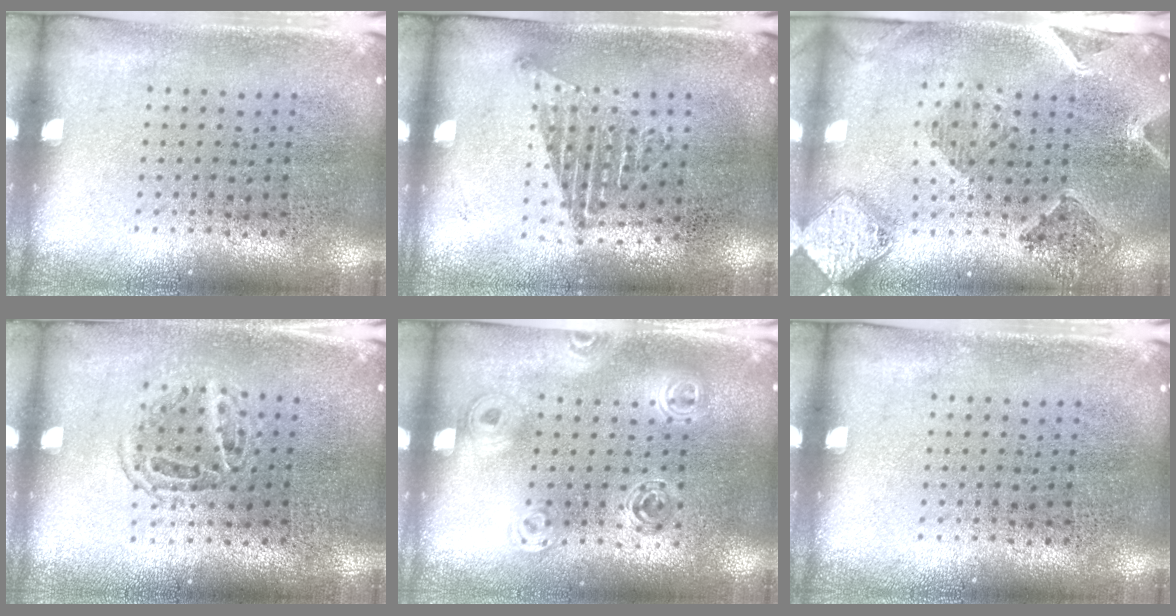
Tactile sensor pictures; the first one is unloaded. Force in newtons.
{"total": 1.1, "press": 1.0, "slide": 0.6}
{"total": 1.4, "press": 1.4, "slide": 0.4}
{"total": 1.3, "press": 1.1, "slide": 0.7}
{"total": 1.4, "press": 1.3, "slide": 0.6}
{"total": 0.0}